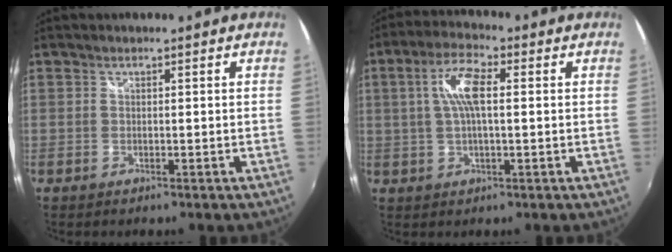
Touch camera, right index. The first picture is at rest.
{"total": 7.6, "force": [1.2, 2.3, 7.1], "torque": [-0.138, 0.012, 0.023]}